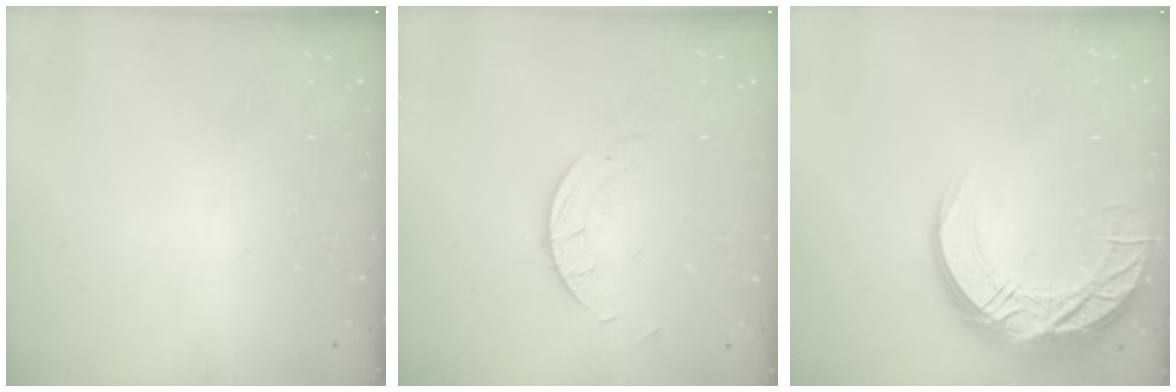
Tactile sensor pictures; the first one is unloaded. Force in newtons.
{"total": 1.9, "press": 1.9, "slide": 0.1}
{"total": 15.9, "press": 15.9, "slide": 1.2}